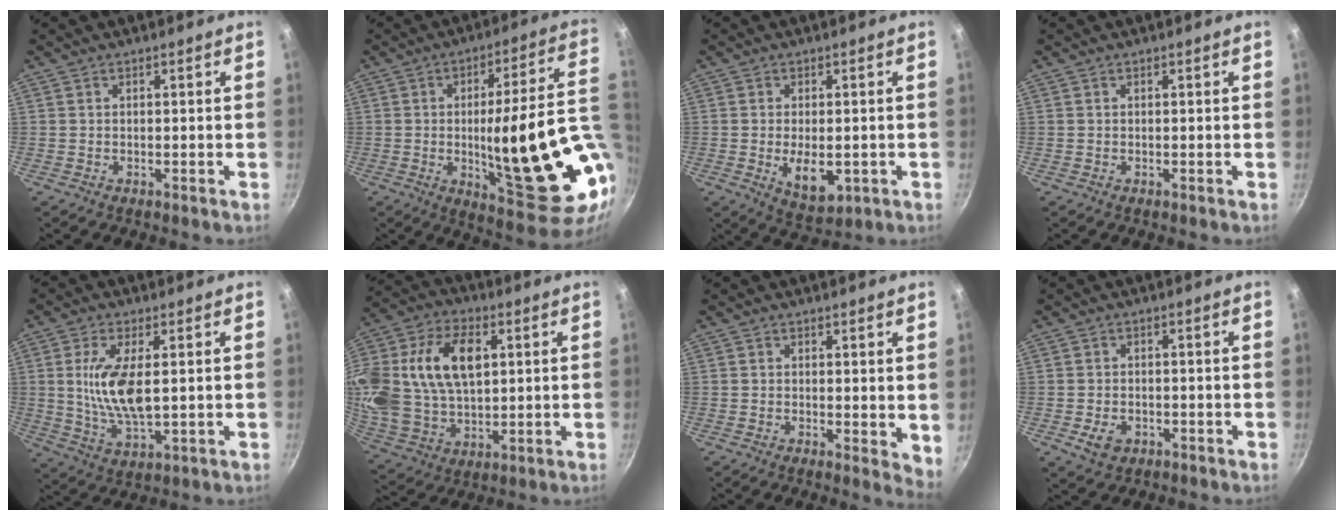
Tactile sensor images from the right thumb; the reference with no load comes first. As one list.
[{"total": 25.3, "force": [-2.1, 6.7, 24.3], "torque": [-0.324, -0.006, -0.011]}, {"total": 7.6, "force": [-1.4, 4.1, 6.2], "torque": [-0.085, -0.009, -0.008]}, {"total": 0.0}, {"total": 11.0, "force": [1.3, 4.5, 10.0], "torque": [-0.193, -0.012, 0.030]}, {"total": 24.7, "force": [5.7, 16.0, 17.9], "torque": [-0.379, 0.013, 0.108]}, {"total": 3.9, "force": [1.0, 1.9, 3.3], "torque": [-0.036, -0.006, 0.013]}, {"total": 4.0, "force": [-1.5, 2.9, 2.3], "torque": [-0.039, 0.009, -0.020]}]